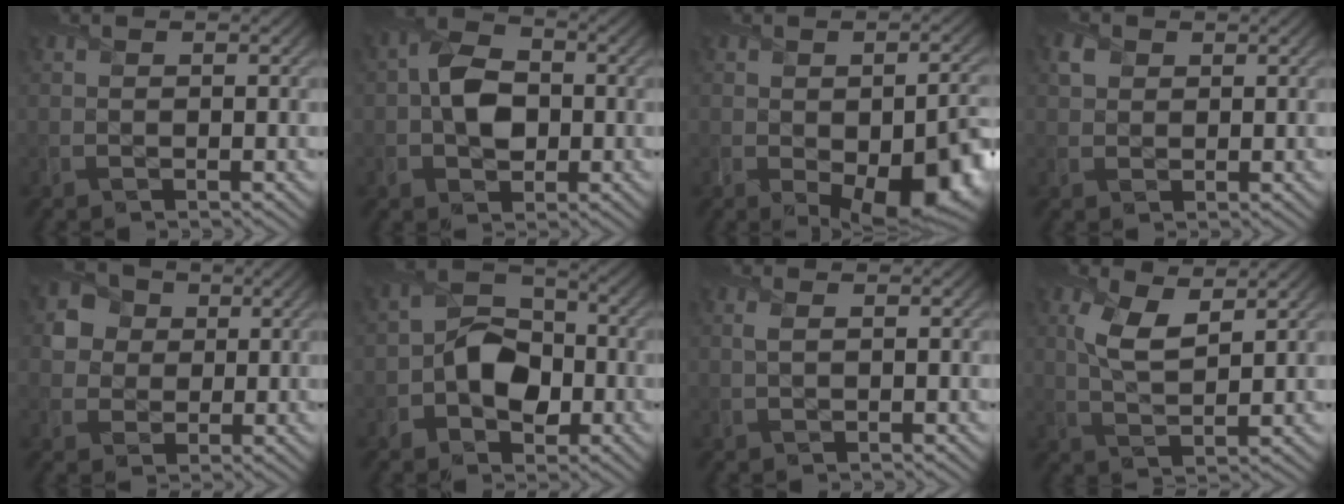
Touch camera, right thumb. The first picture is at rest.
{"total": 6.2, "force": [-0.5, 4.5, 4.2], "torque": [-0.077, 0.003, -0.017]}
{"total": 12.4, "force": [-3.9, 6.7, 9.6], "torque": [-0.125, -0.047, -0.044]}
{"total": 2.0, "force": [1.0, 1.6, 0.7], "torque": [-0.017, 0.001, 0.016]}
{"total": 5.4, "force": [1.6, 4.8, 2.0], "torque": [-0.057, 0.005, 0.011]}
{"total": 7.1, "force": [-1.7, 5.2, 4.6], "torque": [-0.074, 0.008, -0.044]}
{"total": 1.1, "force": [0.4, 0.4, 0.9], "torque": [-0.026, 0.003, 0.006]}
{"total": 6.0, "force": [2.7, 2.5, 4.7], "torque": [-0.110, -0.001, 0.049]}